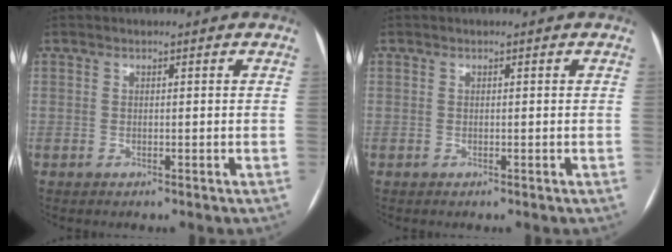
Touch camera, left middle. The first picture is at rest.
{"total": 0.0}